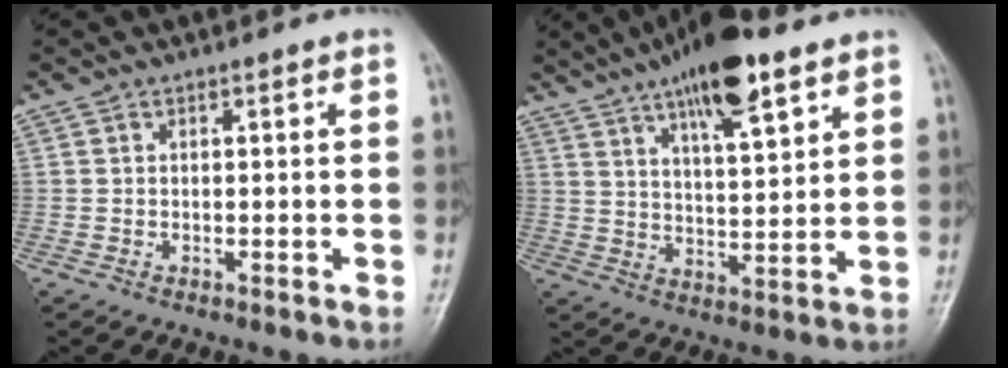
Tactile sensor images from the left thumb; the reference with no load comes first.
{"total": 15.0, "force": [9.1, 4.5, 11.1], "torque": [-0.157, -0.033, 0.147]}